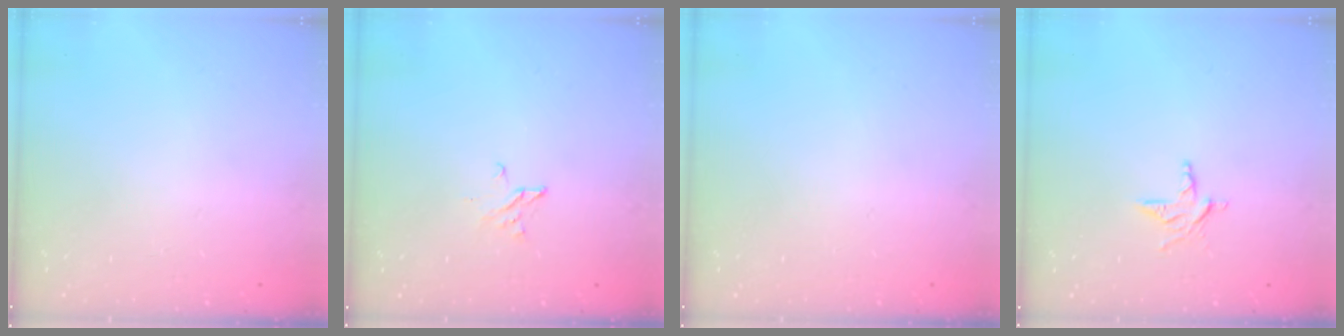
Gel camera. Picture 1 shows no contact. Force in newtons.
{"total": 2.2, "press": 2.2, "slide": 0.2}
{"total": 0.0}
{"total": 5.2, "press": 5.2, "slide": 0.4}